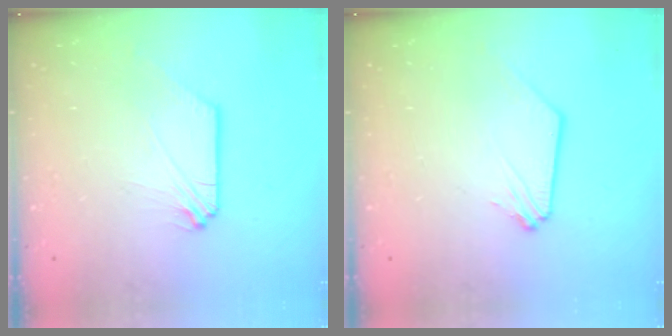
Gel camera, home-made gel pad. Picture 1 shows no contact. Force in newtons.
{"total": 0.0}